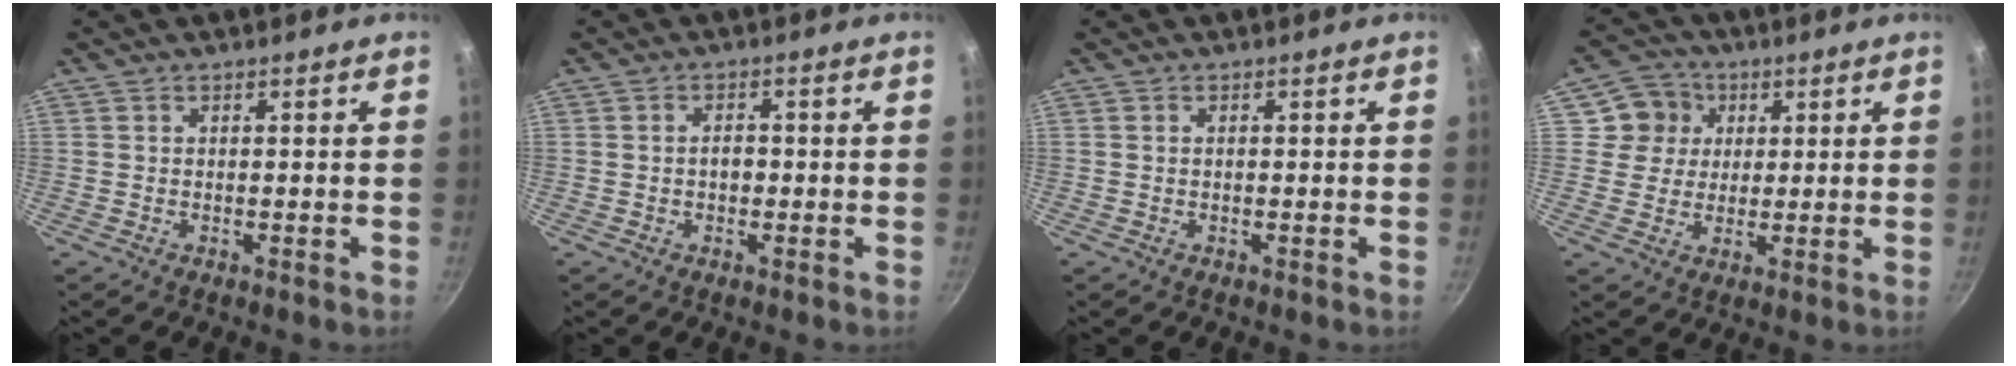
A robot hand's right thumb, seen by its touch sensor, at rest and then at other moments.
{"total": 2.7, "force": [-0.4, 1.8, 2.0], "torque": [-0.019, 0.010, -0.005]}
{"total": 0.0}
{"total": 7.2, "force": [2.2, 6.7, 1.5], "torque": [0.016, 0.008, 0.028]}